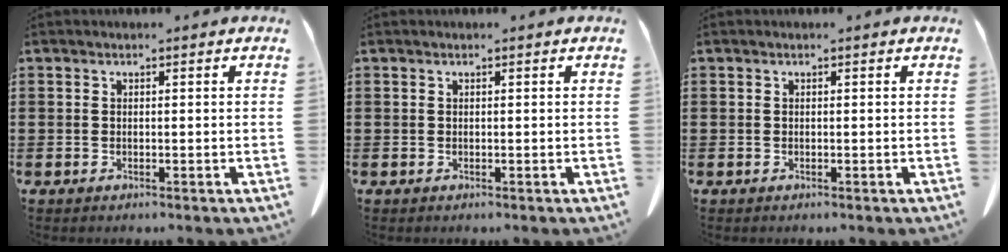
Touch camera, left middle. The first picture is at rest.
{"total": 0.0}
{"total": 0.0}